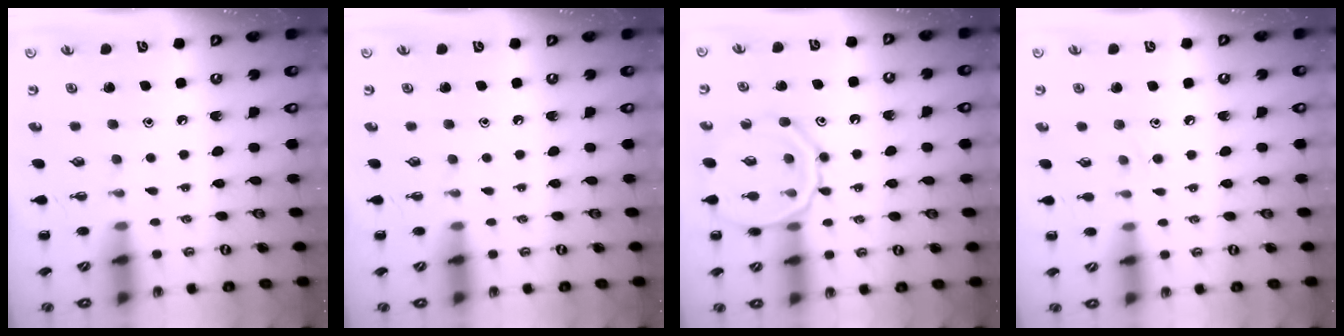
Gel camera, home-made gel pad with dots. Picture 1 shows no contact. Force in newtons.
{"total": 0.0}
{"total": 14.7, "press": 14.6, "slide": 1.4}
{"total": 5.6, "press": 5.2, "slide": 2.0}